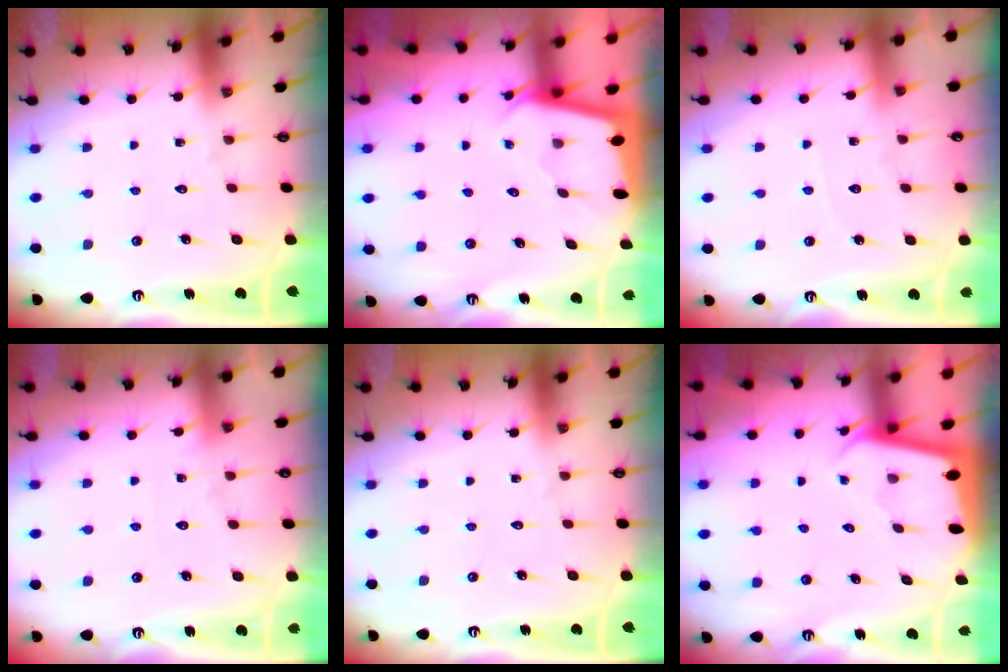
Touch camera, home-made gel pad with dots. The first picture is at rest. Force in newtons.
{"total": 1.8, "press": 1.8, "slide": 0.1}
{"total": 2.9, "press": 2.9, "slide": 0.4}
{"total": 3.3, "press": 3.2, "slide": 0.4}
{"total": 0.0}
{"total": 1.8, "press": 1.8, "slide": 0.1}